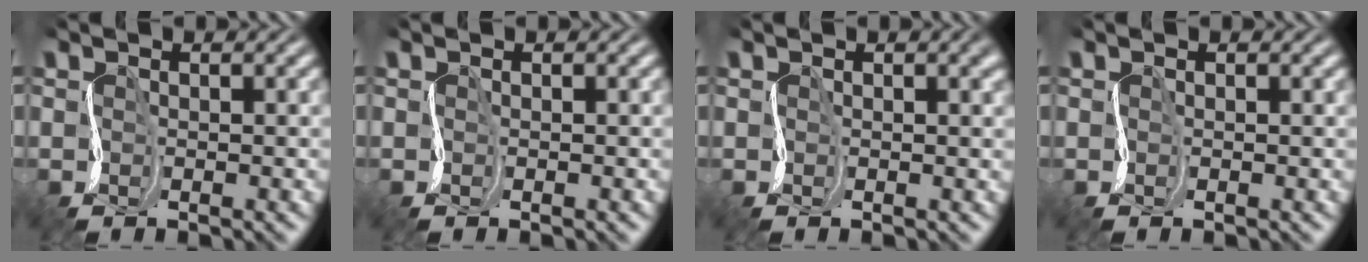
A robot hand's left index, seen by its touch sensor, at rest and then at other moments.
{"total": 0.0}
{"total": 1.4, "force": [0.4, 0.6, 1.2], "torque": [-0.009, 0.003, 0.003]}
{"total": 0.0}